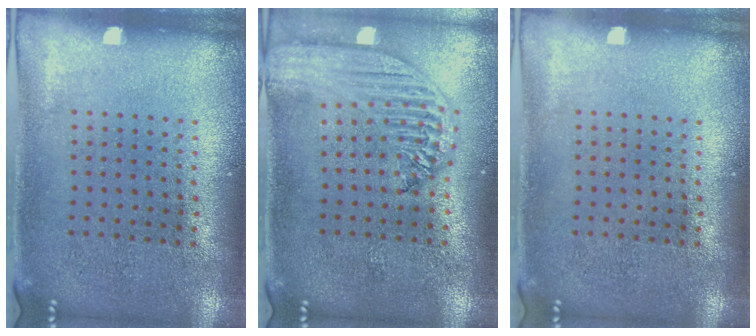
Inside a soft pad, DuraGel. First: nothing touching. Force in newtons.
{"total": 2.5, "press": 2.1, "slide": 1.3}
{"total": 0.0}